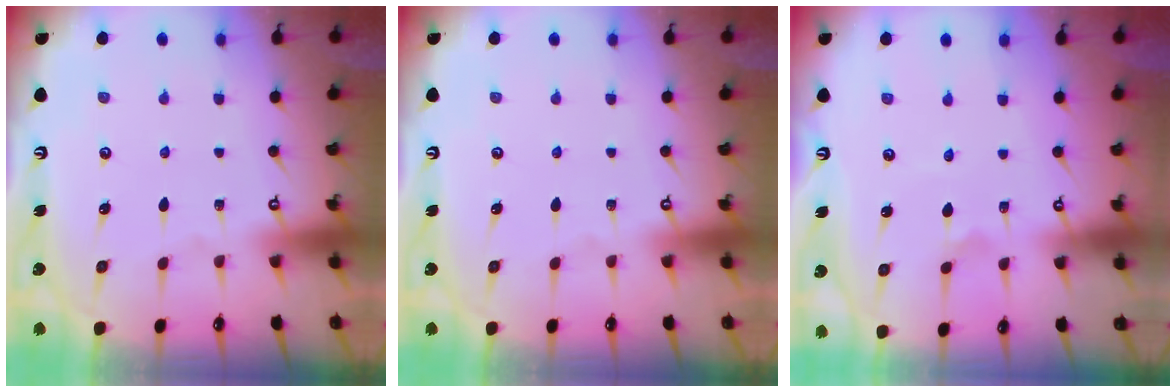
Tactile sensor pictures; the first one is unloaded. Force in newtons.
{"total": 0.0}
{"total": 2.5, "press": 2.5, "slide": 0.0}